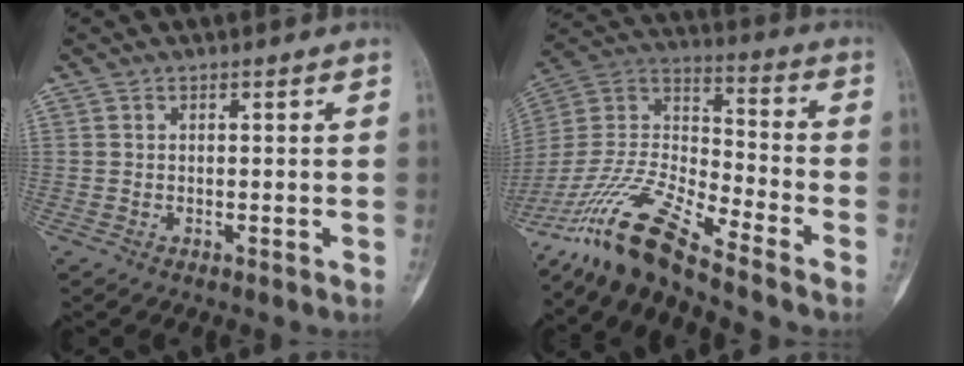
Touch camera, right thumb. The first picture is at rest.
{"total": 16.4, "force": [-13.4, 2.2, 9.2], "torque": [-0.192, 0.067, -0.262]}